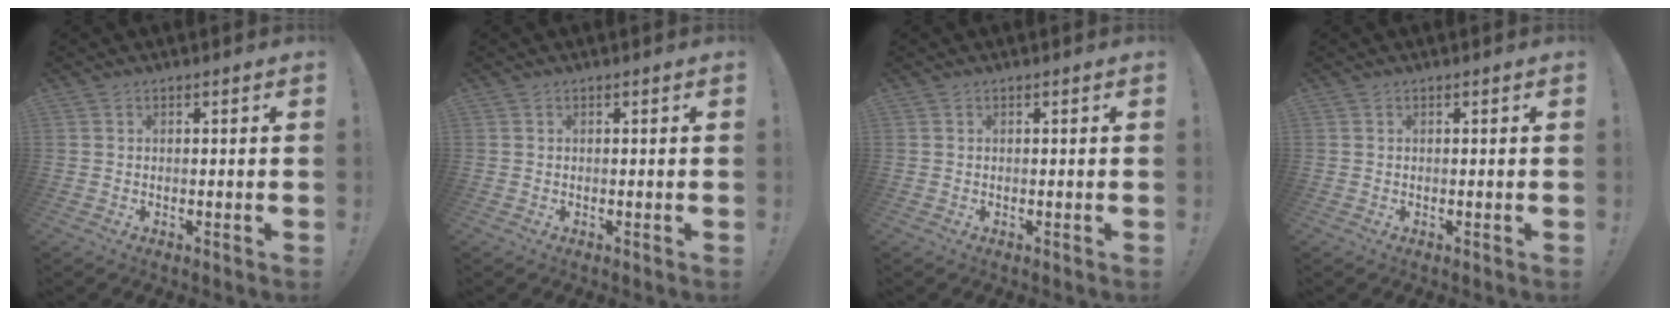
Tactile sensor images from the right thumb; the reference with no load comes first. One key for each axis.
{"total": 0.0}
{"total": 0.0}
{"total": 0.0}